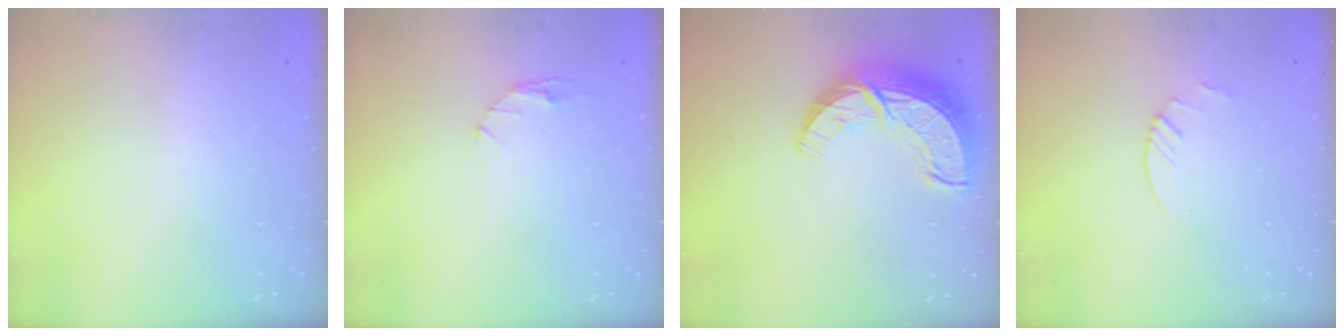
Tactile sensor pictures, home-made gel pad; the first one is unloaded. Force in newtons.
{"total": 2.9, "press": 2.9, "slide": 0.4}
{"total": 12.6, "press": 12.6, "slide": 0.9}
{"total": 3.0, "press": 3.0, "slide": 0.3}